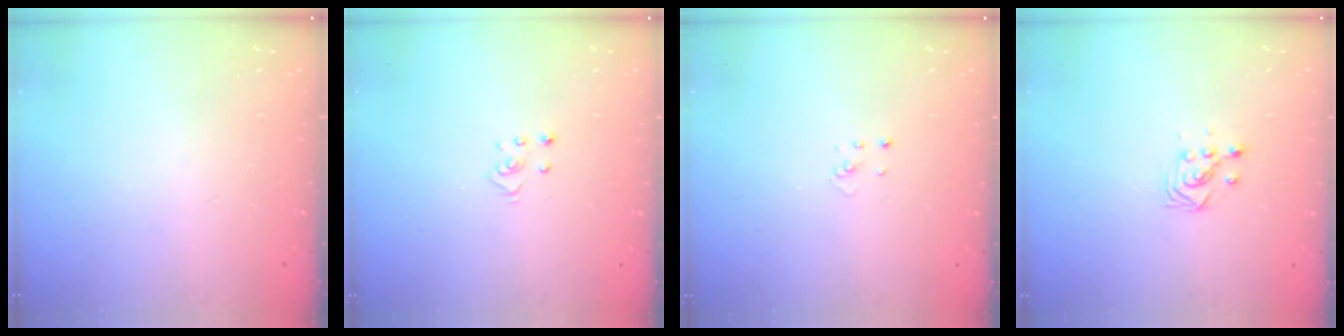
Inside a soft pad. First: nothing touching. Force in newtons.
{"total": 2.8, "press": 2.8, "slide": 0.3}
{"total": 2.1, "press": 2.1, "slide": 0.1}
{"total": 2.7, "press": 2.7, "slide": 0.3}